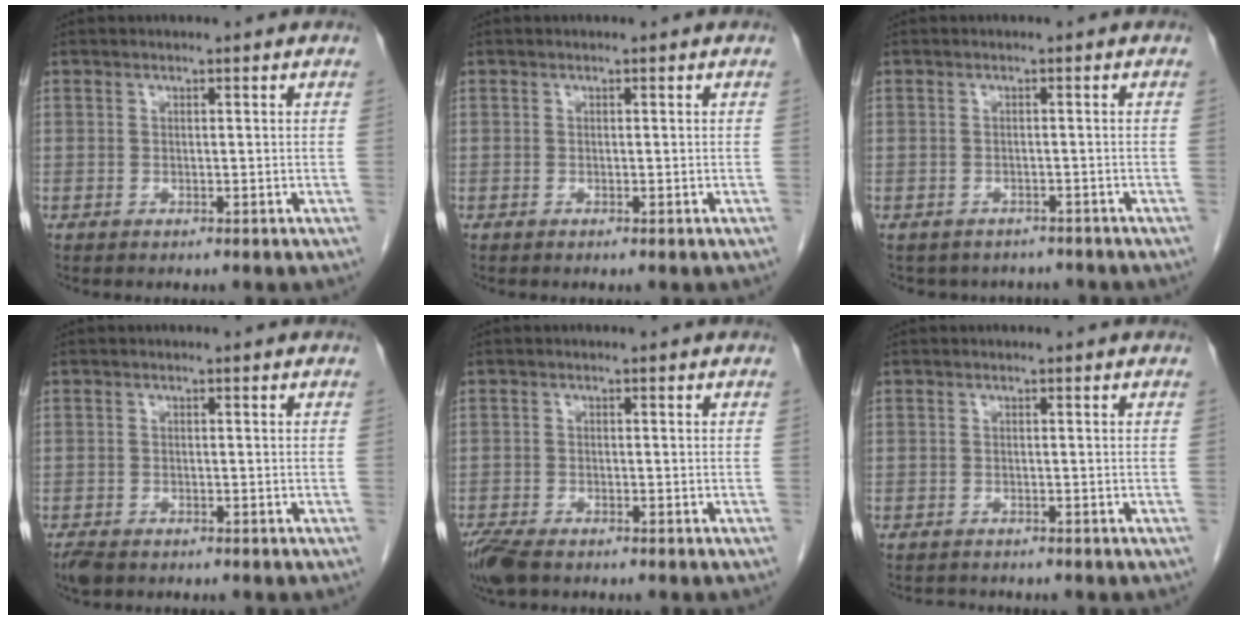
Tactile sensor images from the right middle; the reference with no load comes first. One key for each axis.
{"total": 0.0}
{"total": 5.7, "fx": -5.0, "fy": 2.7, "fz": 0.3, "tx": 0.002, "ty": 0.010, "tz": -0.056}
{"total": 2.5, "fx": -1.9, "fy": 1.1, "fz": 1.2, "tx": -0.028, "ty": -0.005, "tz": -0.031}
{"total": 5.0, "fx": -3.8, "fy": 1.7, "fz": 2.8, "tx": -0.059, "ty": -0.012, "tz": -0.068}
{"total": 1.6, "fx": -1.5, "fy": 0.5, "fz": -0.1, "tx": -0.001, "ty": -0.004, "tz": -0.023}